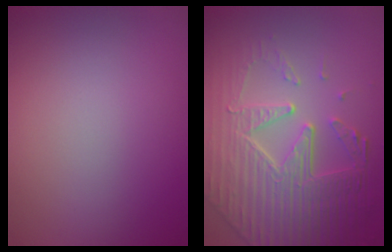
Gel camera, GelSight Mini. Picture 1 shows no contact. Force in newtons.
{"total": 8.7, "press": 6.0, "slide": 6.4}